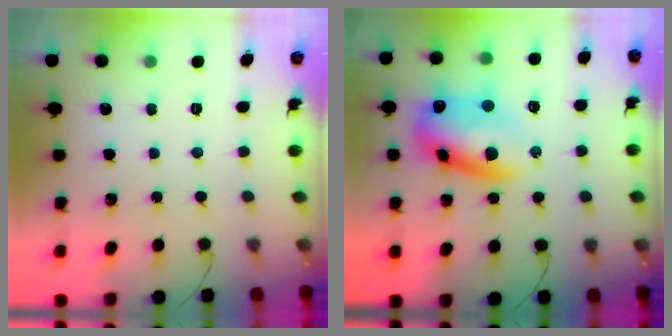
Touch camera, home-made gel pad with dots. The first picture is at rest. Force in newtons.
{"total": 13.0, "press": 12.7, "slide": 2.9}